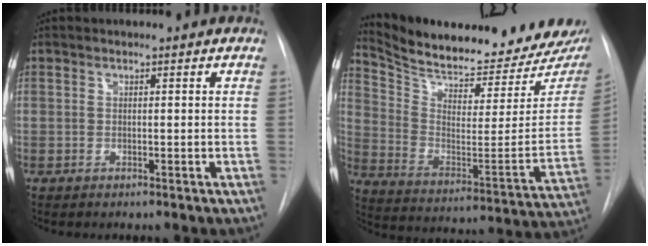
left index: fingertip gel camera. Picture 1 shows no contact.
{"total": 24.1, "force": [22.0, 4.1, 8.8], "torque": [-0.146, -0.080, 0.314]}